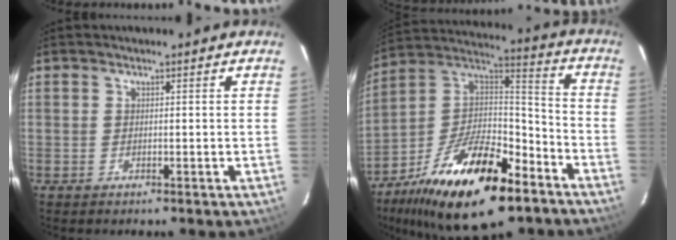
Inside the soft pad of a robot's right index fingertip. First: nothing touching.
{"total": 27.0, "force": [-15.7, 11.0, 19.0], "torque": [-0.351, 0.002, -0.255]}